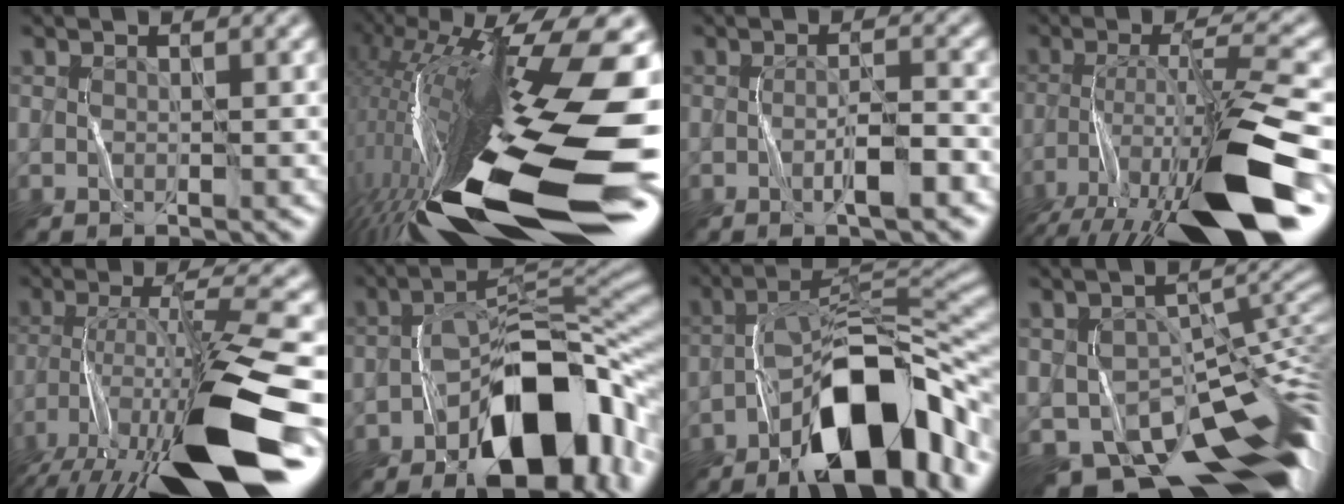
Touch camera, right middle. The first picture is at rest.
{"total": 20.0, "force": [-3.8, 5.4, 18.9], "torque": [-0.357, 0.014, -0.075]}
{"total": 2.5, "force": [-1.2, 0.2, 2.2], "torque": [-0.036, 0.015, -0.022]}
{"total": 13.5, "force": [-7.8, 3.1, 10.6], "torque": [-0.193, 0.007, -0.130]}
{"total": 15.0, "force": [-8.3, 3.1, 12.1], "torque": [-0.221, 0.009, -0.137]}
{"total": 12.6, "force": [-6.3, 5.9, 9.2], "torque": [-0.122, 0.011, -0.107]}
{"total": 13.0, "force": [-7.6, 4.5, 9.6], "torque": [-0.137, 0.027, -0.133]}
{"total": 14.8, "force": [-8.7, 7.3, 9.4], "torque": [-0.142, -0.008, -0.120]}